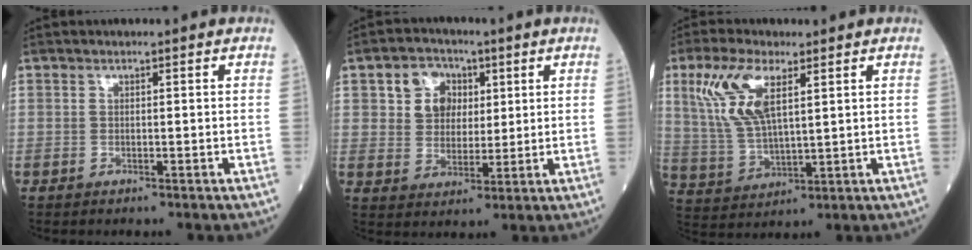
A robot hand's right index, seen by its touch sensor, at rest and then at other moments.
{"total": 7.0, "force": [2.5, 5.7, 3.1], "torque": [-0.058, 0.022, 0.049]}
{"total": 10.6, "force": [4.6, 3.5, 8.8], "torque": [-0.207, 0.012, 0.099]}